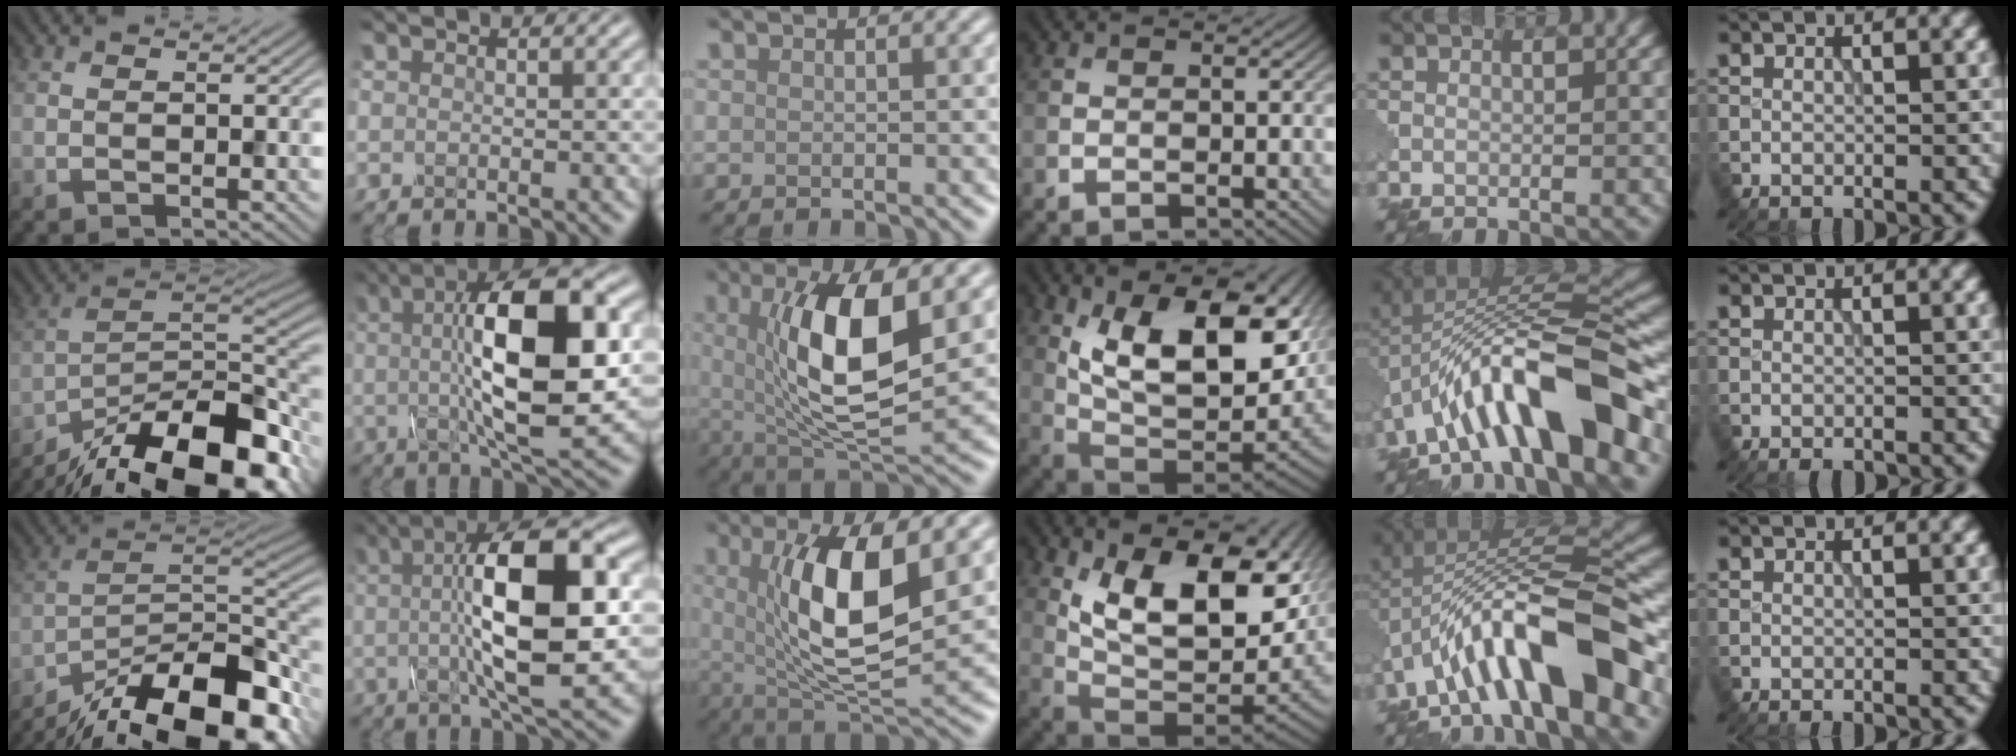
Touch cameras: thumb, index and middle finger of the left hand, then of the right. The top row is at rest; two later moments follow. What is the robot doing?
{"motion": "disassemble", "object": "glue stick"}